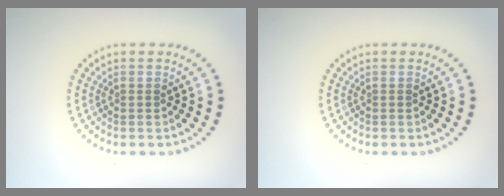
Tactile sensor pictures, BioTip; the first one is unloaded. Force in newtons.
{"total": 0.0}